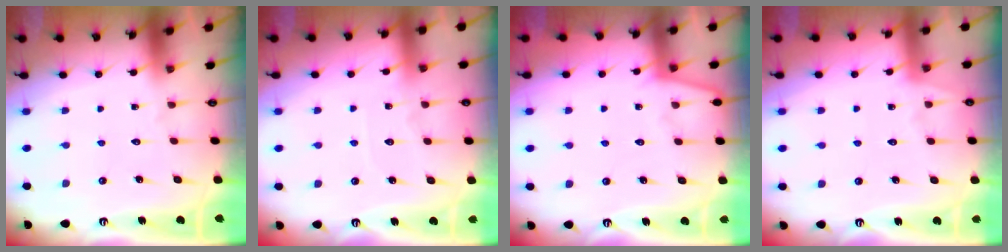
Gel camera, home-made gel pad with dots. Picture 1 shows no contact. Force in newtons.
{"total": 3.7, "press": 3.6, "slide": 0.5}
{"total": 2.4, "press": 2.4, "slide": 0.3}
{"total": 3.7, "press": 3.7, "slide": 0.5}